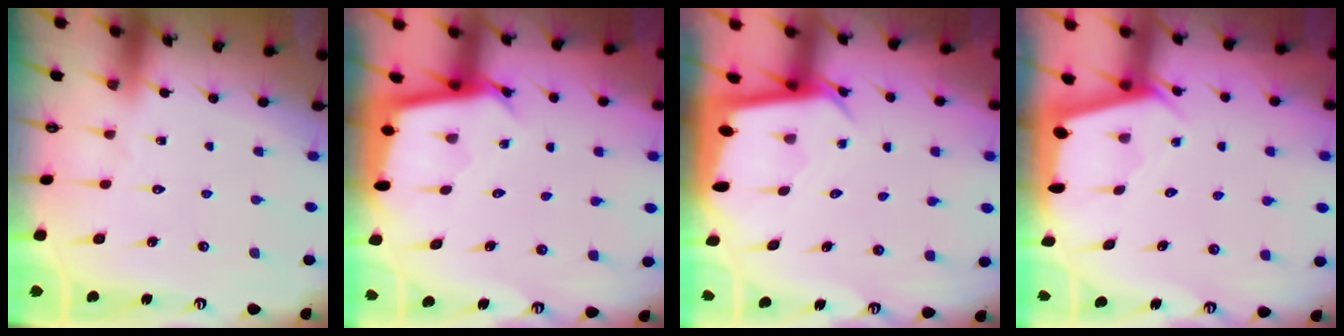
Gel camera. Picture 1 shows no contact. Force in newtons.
{"total": 2.8, "press": 2.8, "slide": 0.0}
{"total": 3.4, "press": 3.4, "slide": 0.3}
{"total": 2.4, "press": 2.4, "slide": 0.3}